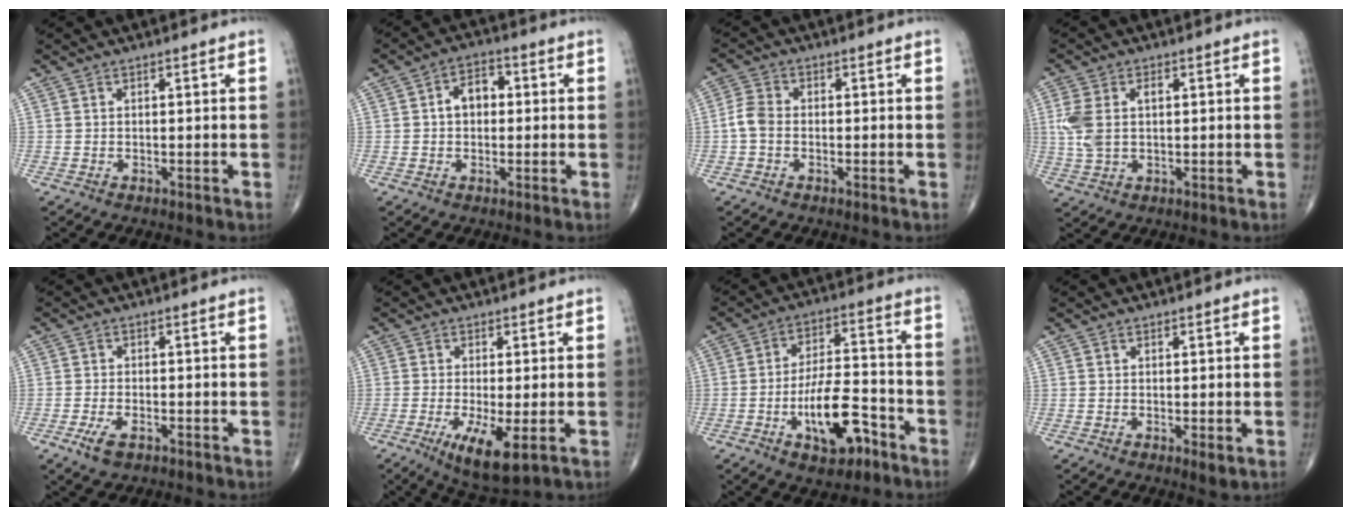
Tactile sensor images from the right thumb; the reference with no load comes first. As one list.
[{"total": 5.5, "force": [0.4, 3.9, 3.9], "torque": [-0.048, 0.019, -0.003]}, {"total": 3.8, "force": [-0.8, 2.7, 2.6], "torque": [-0.054, 0.010, -0.025]}, {"total": 7.2, "force": [1.1, 4.3, 5.6], "torque": [-0.135, 0.014, 0.026]}, {"total": 3.7, "force": [-1.9, 1.8, 2.6], "torque": [-0.054, 0.005, -0.033]}, {"total": 8.2, "force": [-2.6, 2.2, 7.5], "torque": [-0.135, -0.022, -0.039]}, {"total": 12.7, "force": [-5.7, 5.5, 9.8], "torque": [-0.149, 0.040, -0.091]}, {"total": 1.3, "force": [-0.1, 0.4, 1.2], "torque": [-0.021, -0.006, -0.002]}]